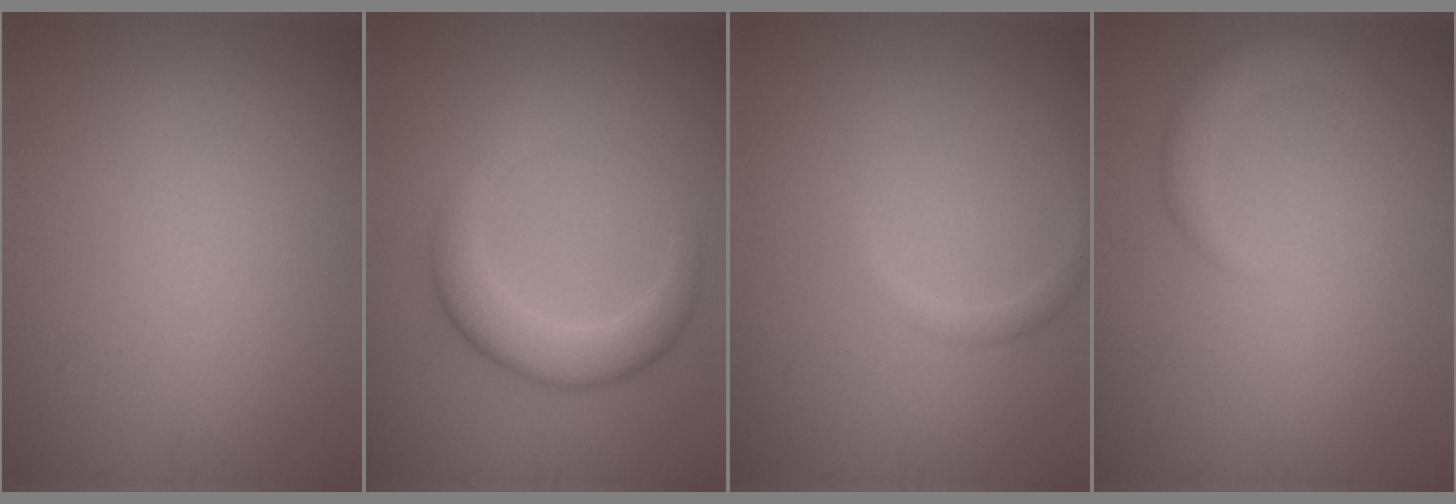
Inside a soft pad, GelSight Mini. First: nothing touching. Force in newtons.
{"total": 4.2, "press": 4.2, "slide": 0.1}
{"total": 1.2, "press": 1.2, "slide": 0.1}
{"total": 2.6, "press": 2.5, "slide": 0.2}